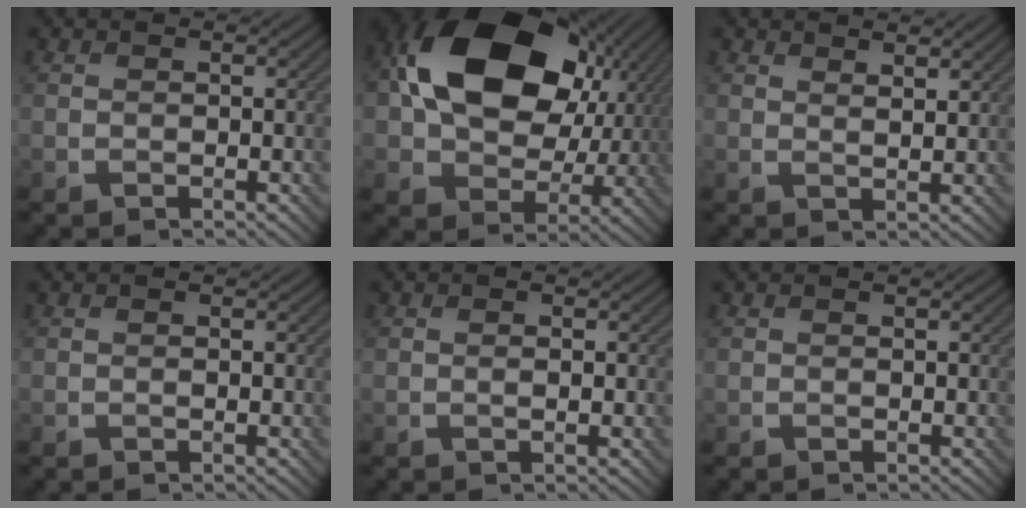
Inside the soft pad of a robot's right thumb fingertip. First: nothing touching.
{"total": 20.1, "force": [5.5, 14.5, 12.9], "torque": [-0.250, 0.017, 0.105]}
{"total": 2.3, "force": [1.8, 0.4, 1.4], "torque": [-0.021, -0.004, 0.035]}
{"total": 0.0}
{"total": 0.9, "force": [0.0, 0.2, 0.9], "torque": [-0.014, -0.001, -0.001]}
{"total": 0.0}